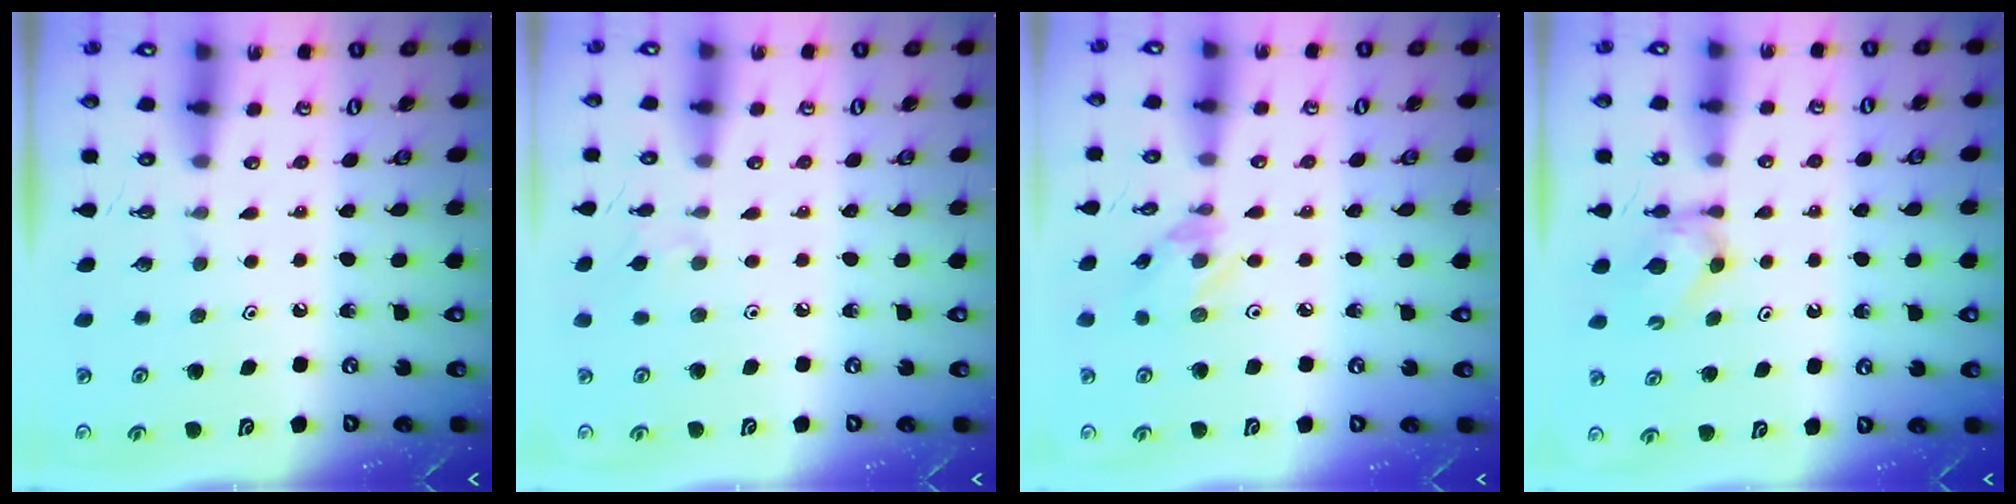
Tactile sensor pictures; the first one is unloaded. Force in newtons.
{"total": 2.4, "press": 2.4, "slide": 0.6}
{"total": 2.1, "press": 2.1, "slide": 0.1}
{"total": 4.5, "press": 4.4, "slide": 0.7}